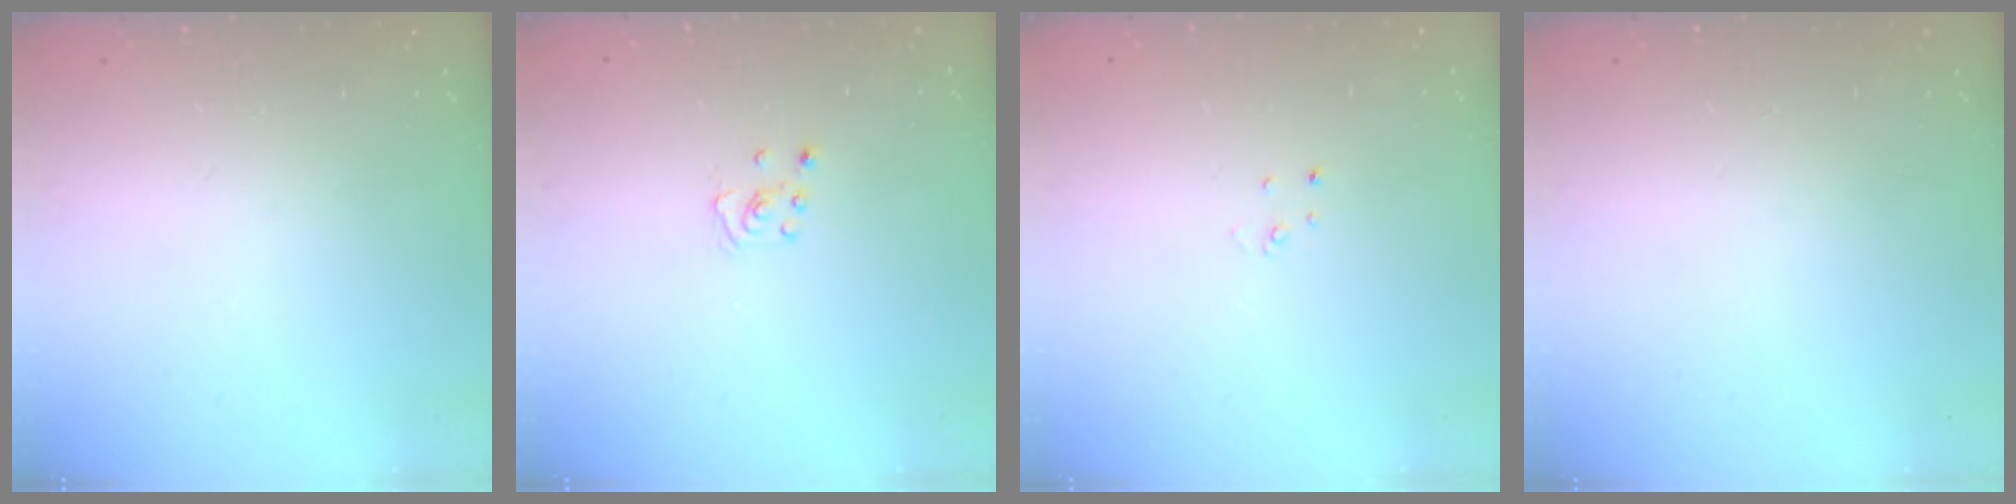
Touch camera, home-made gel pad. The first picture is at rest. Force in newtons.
{"total": 2.8, "press": 2.8, "slide": 0.3}
{"total": 2.0, "press": 2.0, "slide": 0.2}
{"total": 0.0}